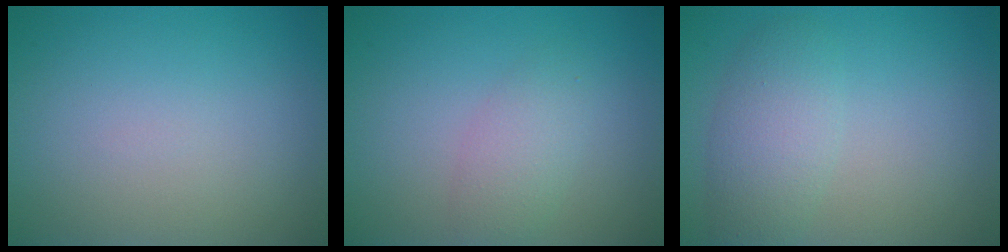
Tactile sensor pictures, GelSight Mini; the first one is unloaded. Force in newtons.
{"total": 2.3, "press": 2.3, "slide": 0.1}
{"total": 3.4, "press": 3.4, "slide": 0.2}